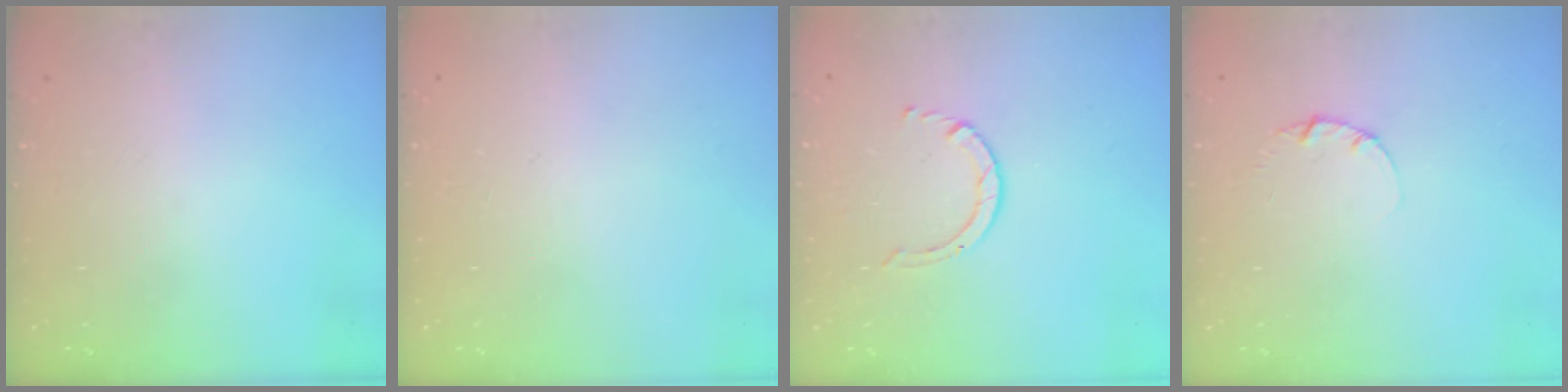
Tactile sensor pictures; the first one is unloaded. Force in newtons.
{"total": 2.6, "press": 2.6, "slide": 0.2}
{"total": 2.5, "press": 2.4, "slide": 0.3}
{"total": 1.3, "press": 1.3, "slide": 0.2}